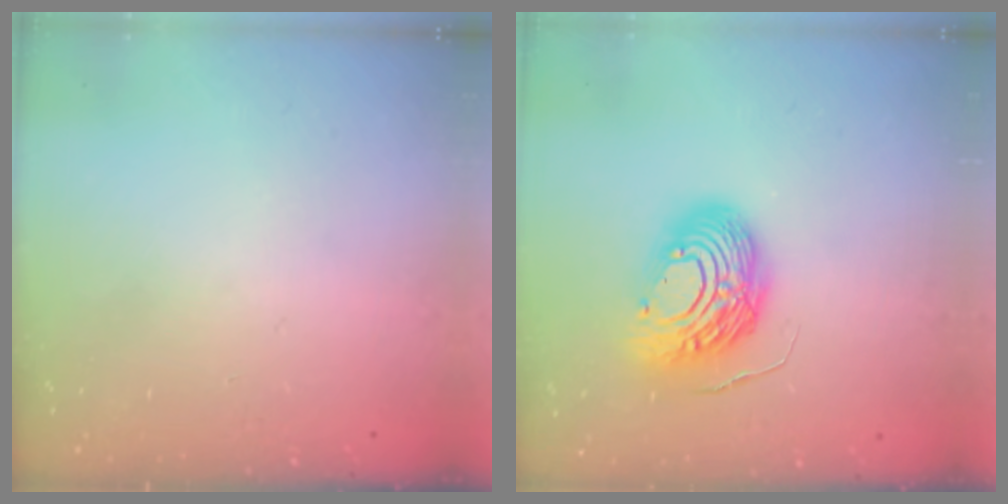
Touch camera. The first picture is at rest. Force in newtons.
{"total": 13.0, "press": 13.0, "slide": 1.1}